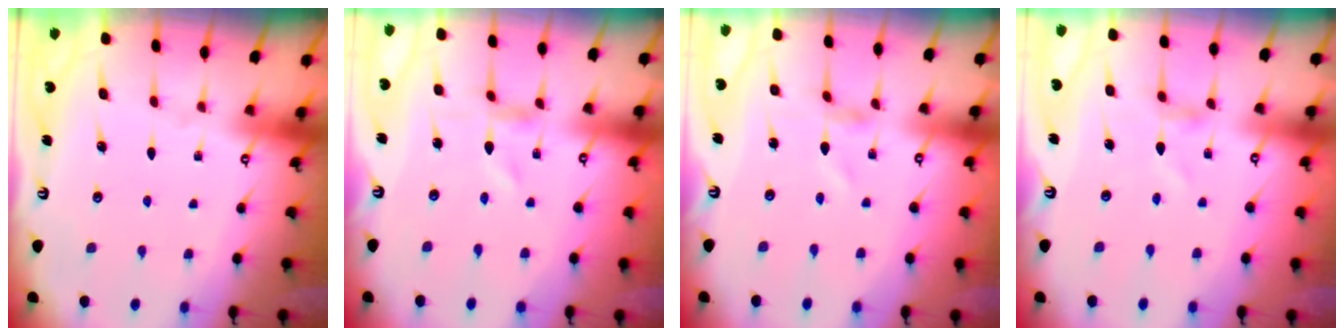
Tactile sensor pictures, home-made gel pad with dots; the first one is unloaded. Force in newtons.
{"total": 0.0}
{"total": 0.7, "press": 0.7, "slide": 0.1}
{"total": 1.6, "press": 1.6, "slide": 0.2}